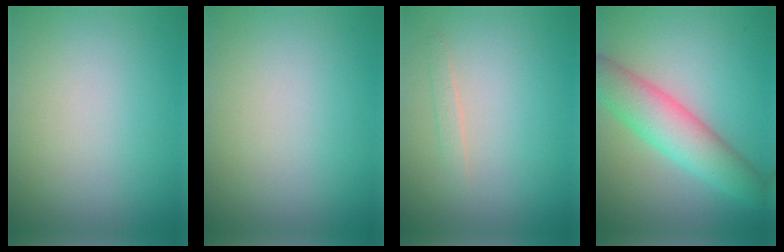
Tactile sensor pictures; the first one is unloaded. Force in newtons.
{"total": 0.0}
{"total": 0.8, "press": 0.8, "slide": 0.0}
{"total": 6.2, "press": 6.2, "slide": 0.2}